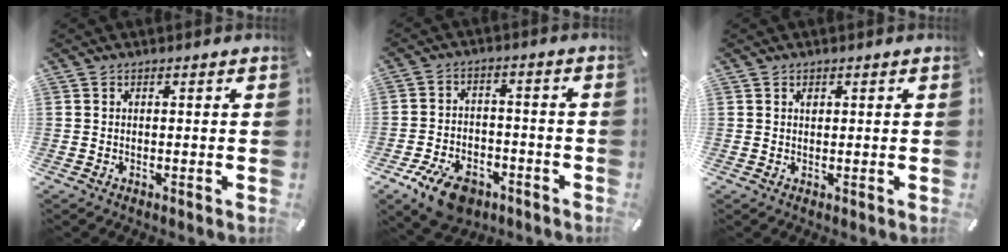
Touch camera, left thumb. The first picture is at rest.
{"total": 9.4, "force": [-5.7, 5.9, 4.8], "torque": [-0.088, 0.038, -0.099]}
{"total": 0.8, "force": [0.3, 0.6, 0.4], "torque": [-0.001, -0.004, 0.005]}